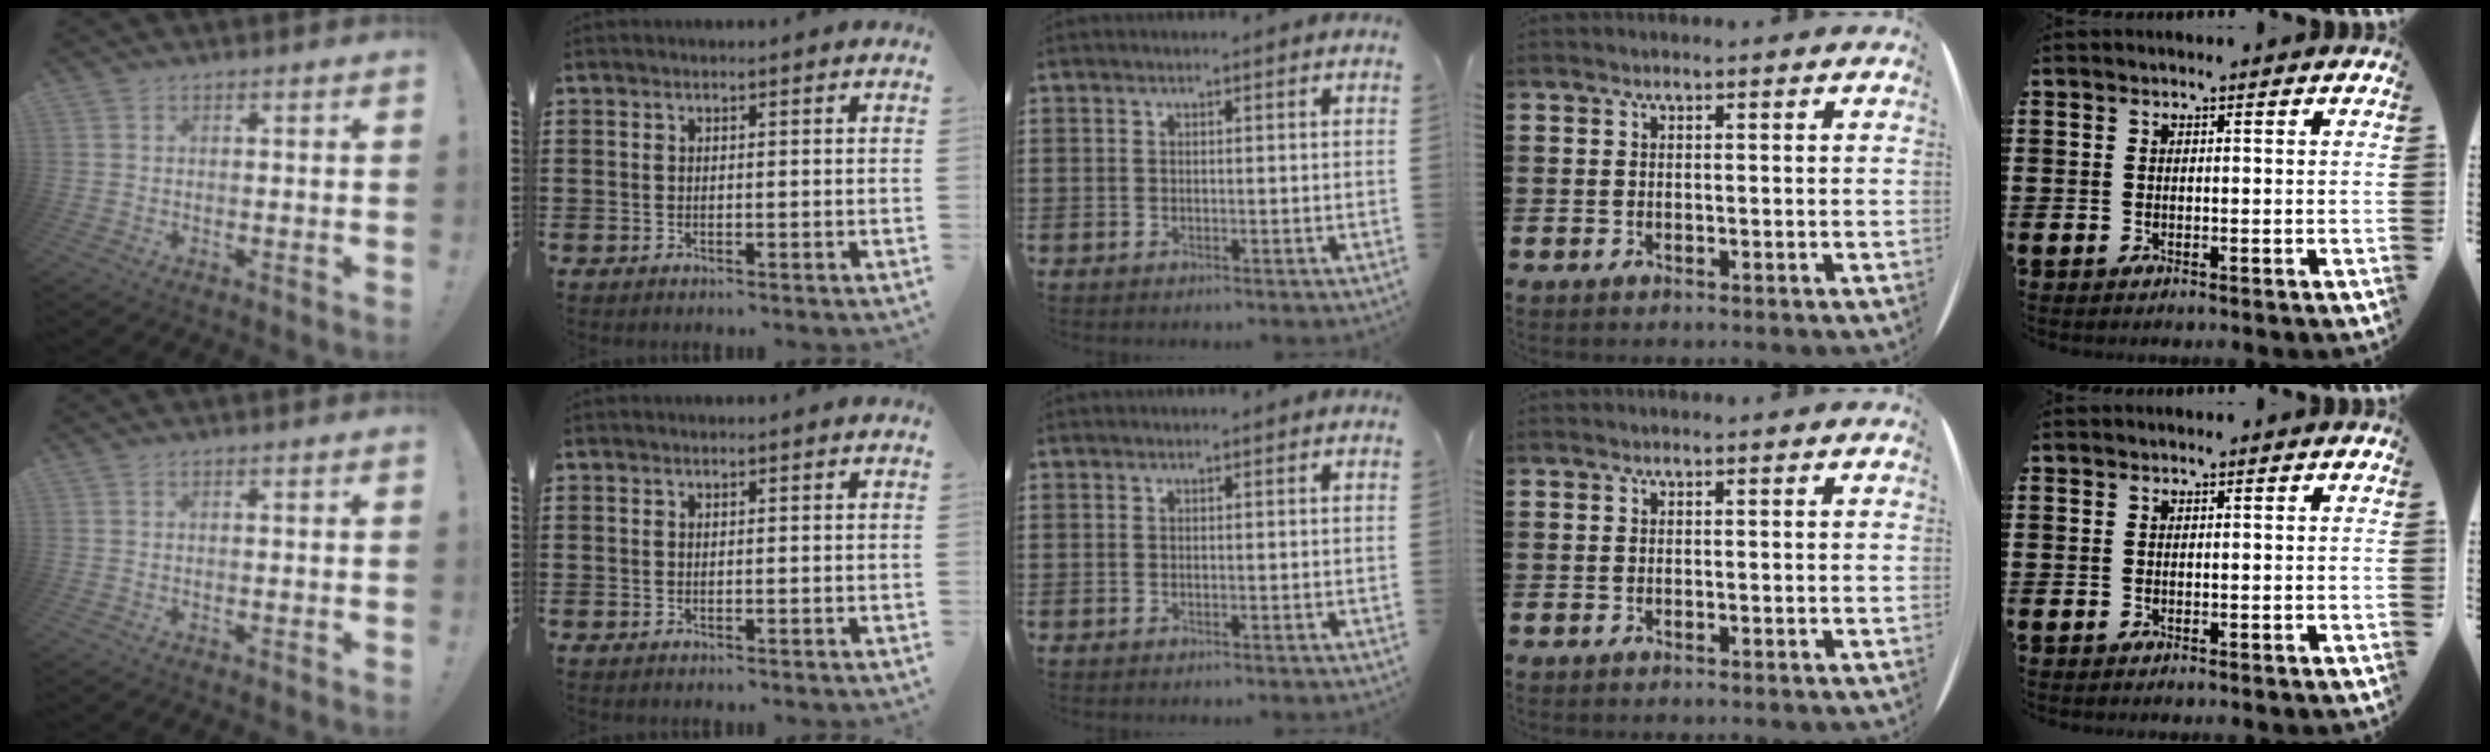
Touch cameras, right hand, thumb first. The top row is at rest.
{}